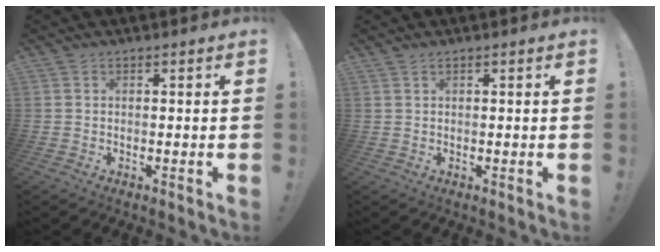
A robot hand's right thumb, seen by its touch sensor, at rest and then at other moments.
{"total": 0.8, "force": [0.7, 0.2, 0.4], "torque": [-0.015, 0.003, 0.014]}